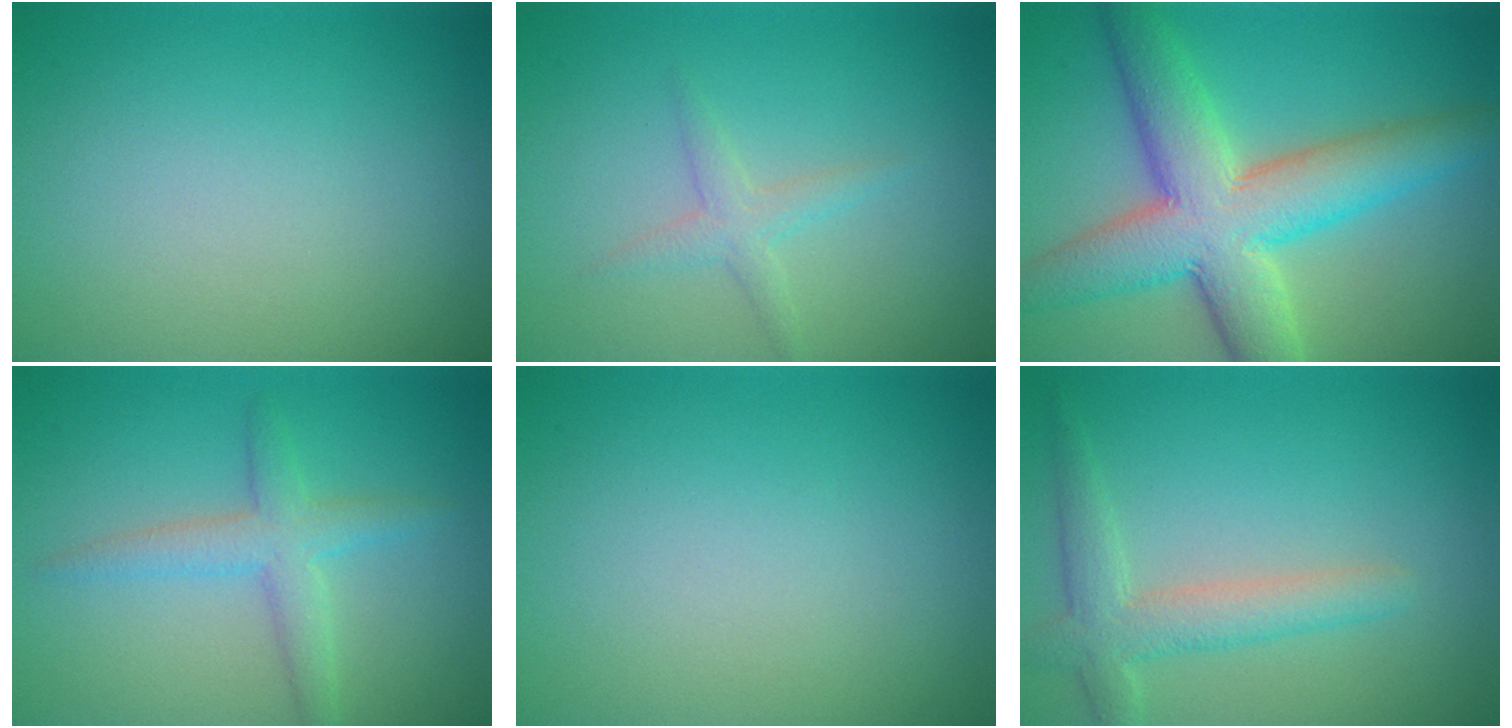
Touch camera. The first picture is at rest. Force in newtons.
{"total": 1.6, "press": 1.6, "slide": 0.0}
{"total": 9.5, "press": 9.5, "slide": 0.2}
{"total": 2.9, "press": 2.9, "slide": 0.1}
{"total": 0.0}
{"total": 3.4, "press": 3.4, "slide": 0.3}